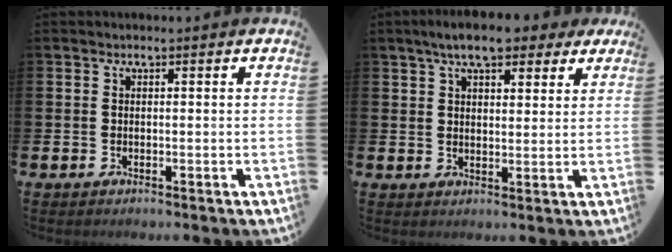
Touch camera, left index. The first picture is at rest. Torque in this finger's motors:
{"motor_torque": [1.26, -0.88, 0.37, 0.09]}